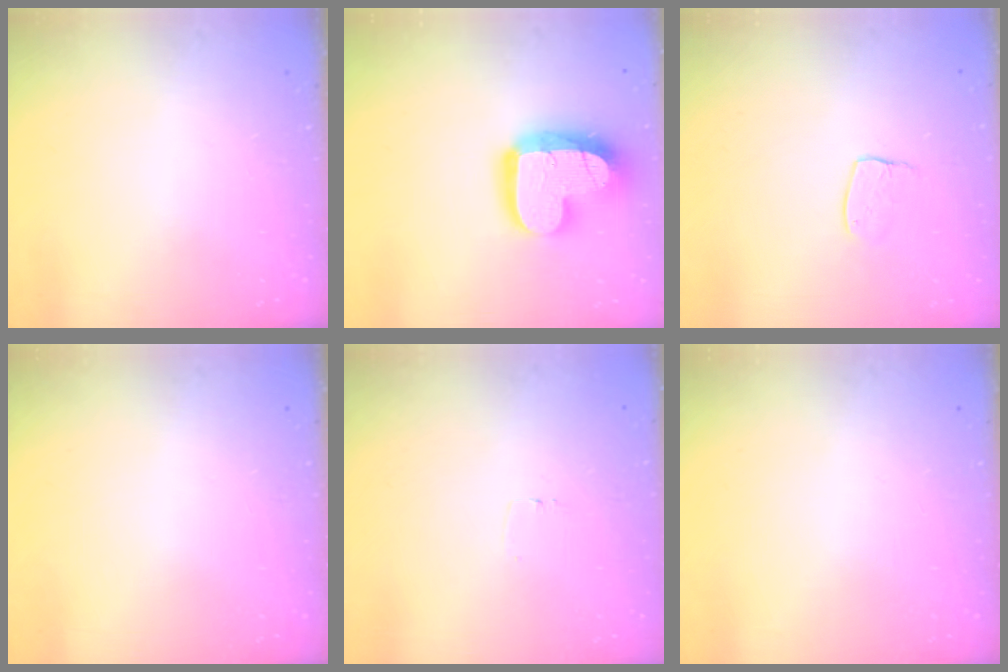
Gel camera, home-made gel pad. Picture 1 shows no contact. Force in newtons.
{"total": 16.9, "press": 16.9, "slide": 1.4}
{"total": 6.6, "press": 6.6, "slide": 0.4}
{"total": 0.0}
{"total": 2.3, "press": 2.3, "slide": 0.1}
{"total": 0.0}